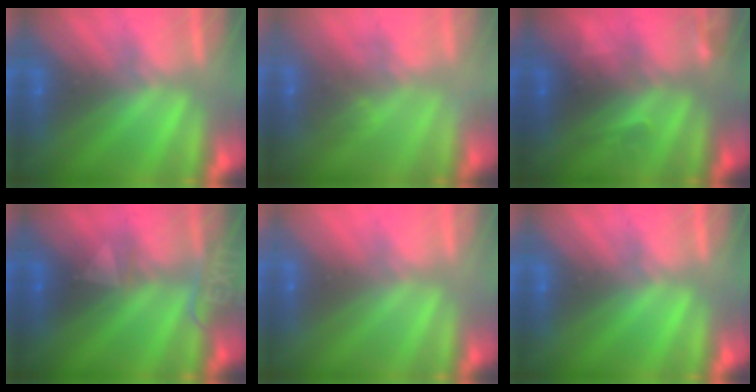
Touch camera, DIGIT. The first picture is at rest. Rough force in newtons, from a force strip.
{"total": 2.8}
{"total": 2.4}
{"total": 2.4}
{"total": 2.5}
{"total": 0.0}